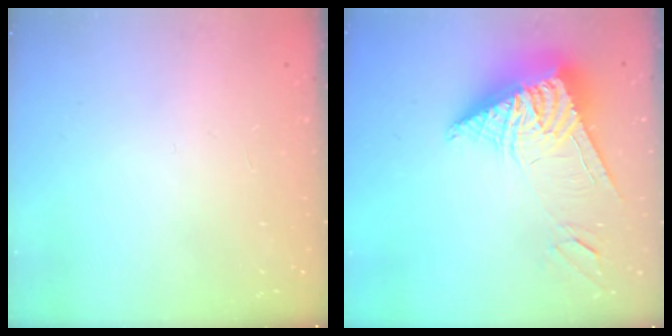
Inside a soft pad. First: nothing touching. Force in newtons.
{"total": 11.9, "press": 11.7, "slide": 1.9}